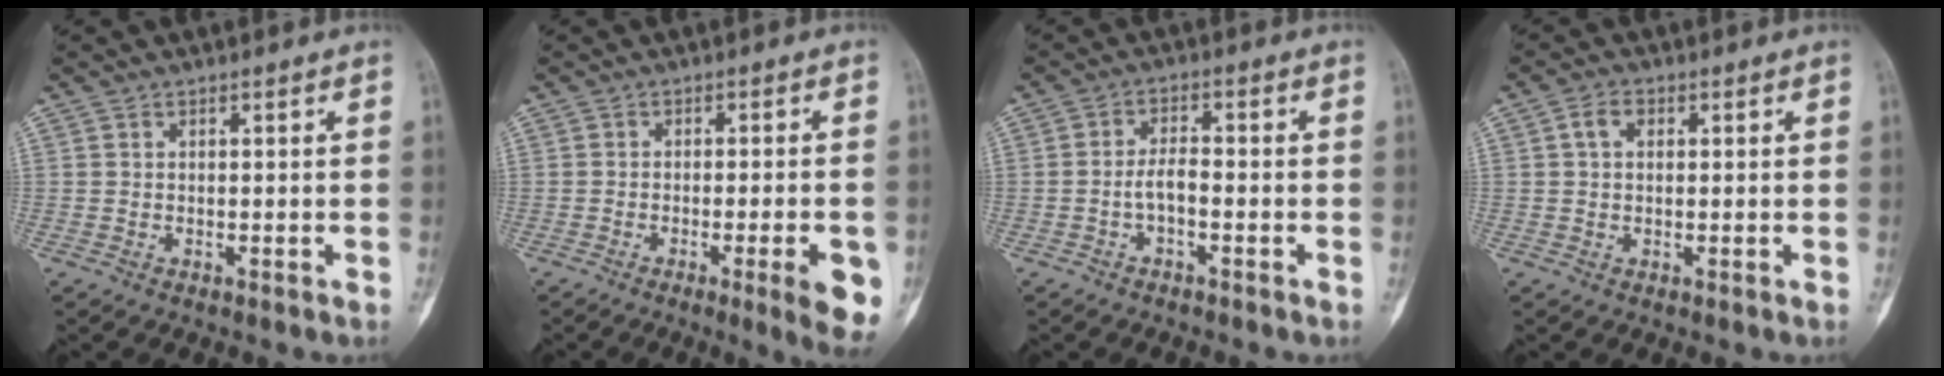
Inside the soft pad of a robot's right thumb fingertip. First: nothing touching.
{"total": 8.7, "force": [-3.2, 1.4, 8.0], "torque": [-0.099, -0.006, -0.039]}
{"total": 3.3, "force": [-1.3, 1.3, 2.7], "torque": [-0.050, 0.018, -0.026]}
{"total": 2.9, "force": [0.7, 2.0, 2.0], "torque": [-0.035, 0.010, 0.012]}